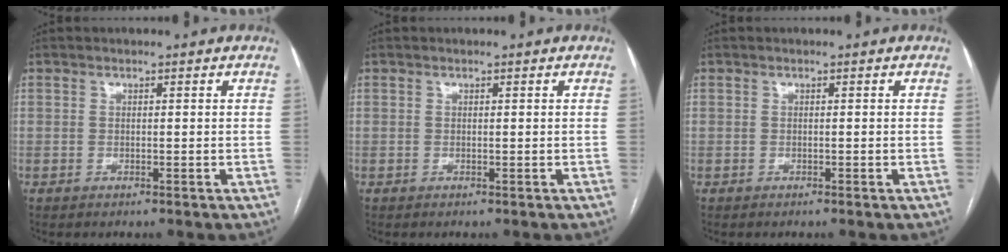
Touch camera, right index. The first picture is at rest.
{"total": 0.0}
{"total": 0.0}